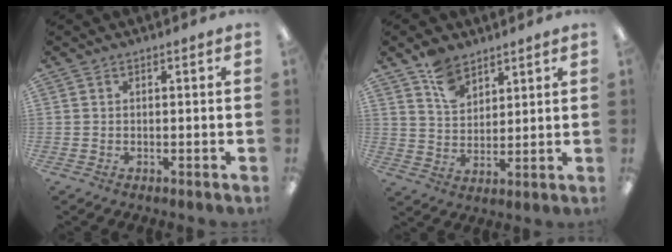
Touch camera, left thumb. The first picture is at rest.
{"total": 8.0, "force": [5.7, 4.7, 3.1], "torque": [-0.057, -0.020, 0.106]}